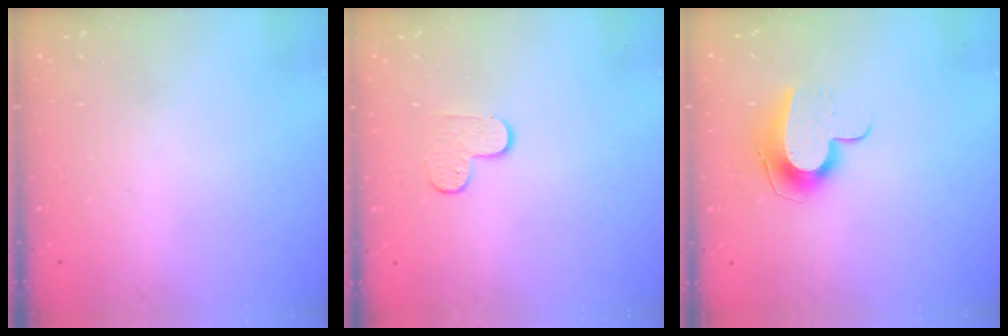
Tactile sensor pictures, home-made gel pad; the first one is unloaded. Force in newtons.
{"total": 6.1, "press": 6.1, "slide": 0.6}
{"total": 10.0, "press": 10.0, "slide": 0.4}